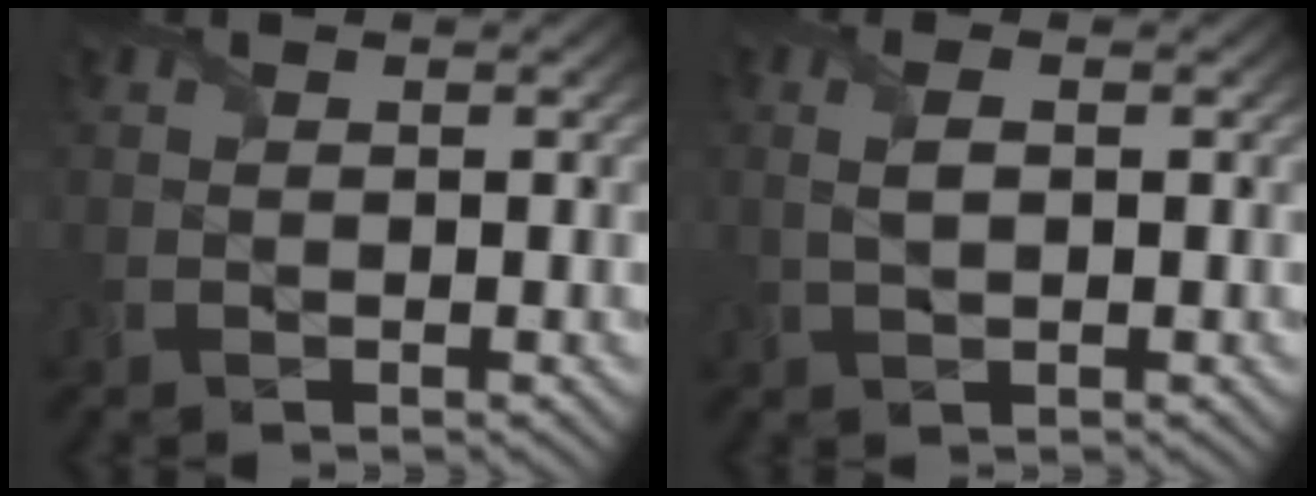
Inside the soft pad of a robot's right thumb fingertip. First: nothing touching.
{"total": 2.3, "force": [0.4, 0.8, 2.1], "torque": [-0.052, 0.003, 0.008]}